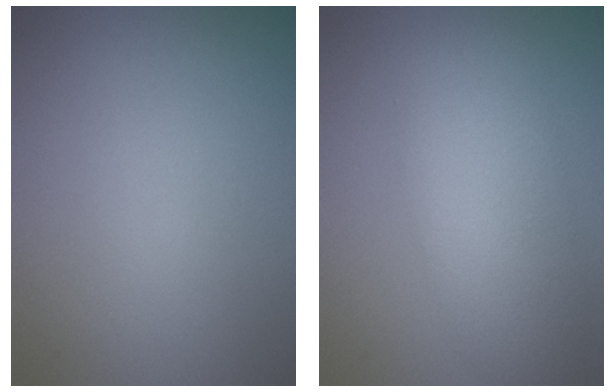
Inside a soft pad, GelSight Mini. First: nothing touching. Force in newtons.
{"total": 5.7, "press": 5.7, "slide": 0.3}